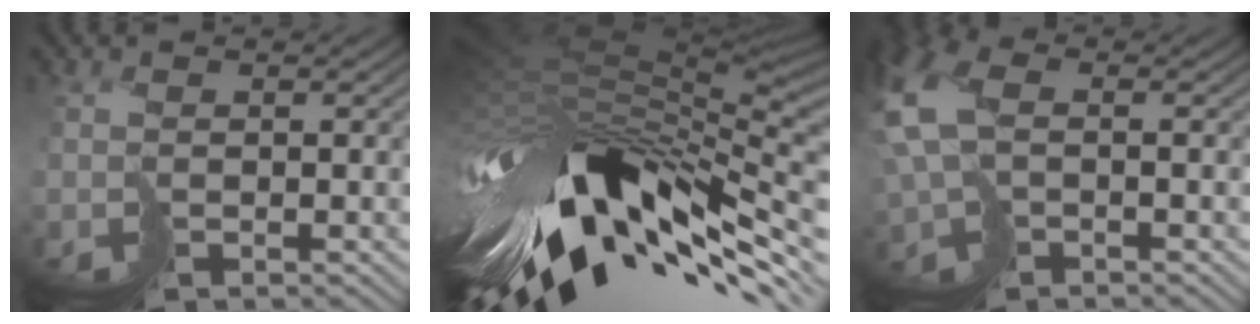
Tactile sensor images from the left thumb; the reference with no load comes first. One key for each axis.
{"total": 16.1, "fx": -4.5, "fy": 6.6, "fz": 14.0, "tx": -0.262, "ty": -0.015, "tz": -0.074}
{"total": 7.3, "fx": 0.1, "fy": 4.6, "fz": 5.7, "tx": -0.171, "ty": -0.002, "tz": 0.002}